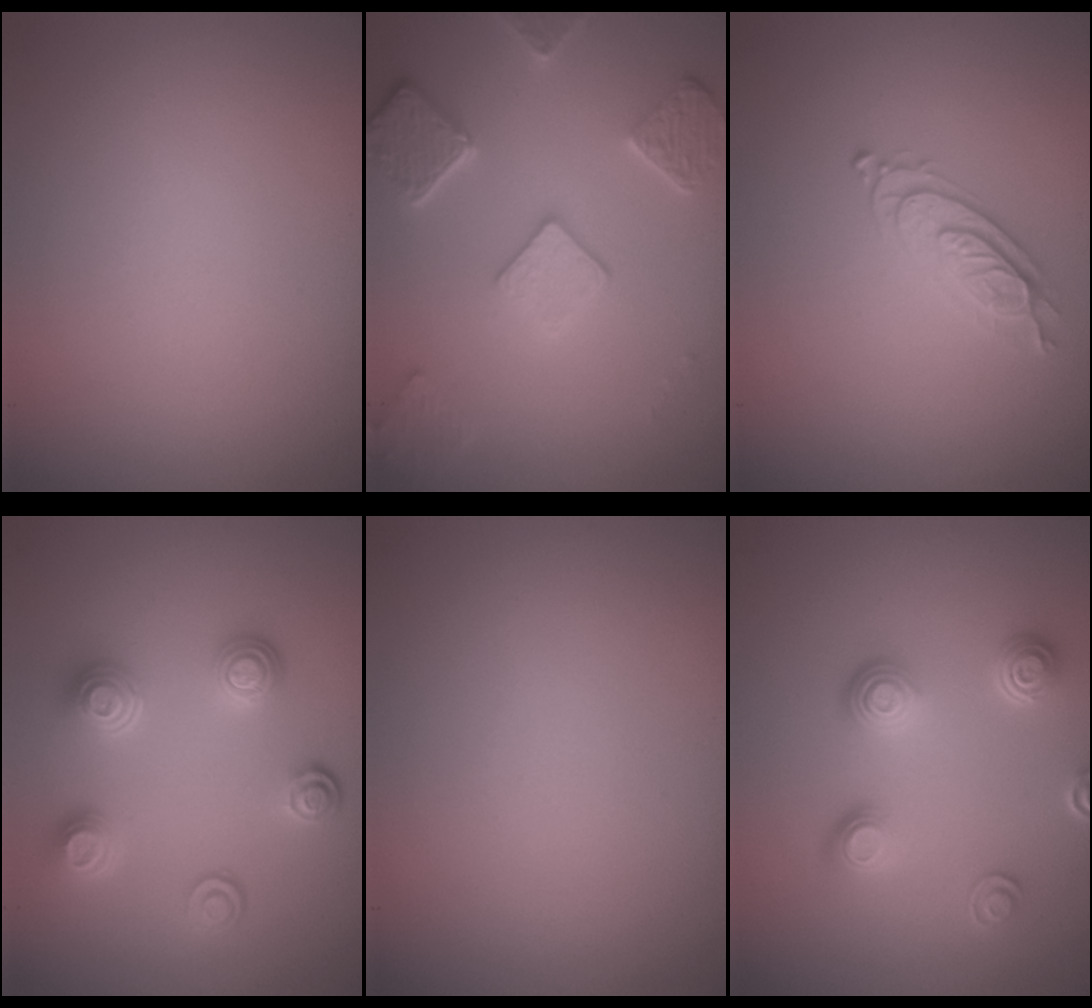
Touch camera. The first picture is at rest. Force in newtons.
{"total": 4.5, "press": 3.7, "slide": 2.6}
{"total": 2.2, "press": 2.1, "slide": 0.7}
{"total": 3.8, "press": 3.3, "slide": 2.0}
{"total": 0.0}
{"total": 3.6, "press": 2.9, "slide": 2.2}